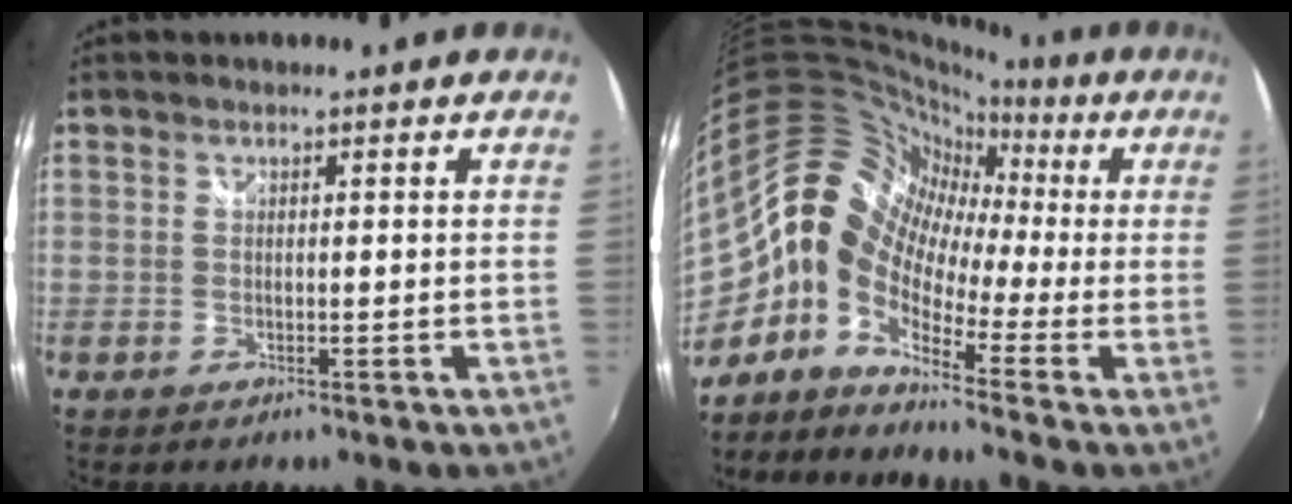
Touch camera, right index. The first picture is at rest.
{"total": 14.3, "force": [-1.4, 10.5, 9.6], "torque": [-0.159, 0.021, -0.057]}